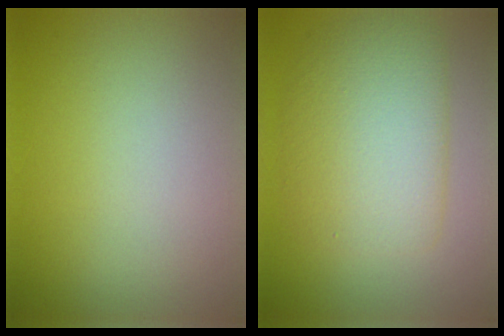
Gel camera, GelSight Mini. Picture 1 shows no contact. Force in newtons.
{"total": 6.0, "press": 6.0, "slide": 0.2}